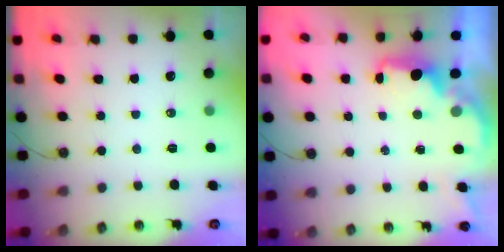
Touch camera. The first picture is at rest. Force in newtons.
{"total": 2.0, "press": 1.8, "slide": 0.8}